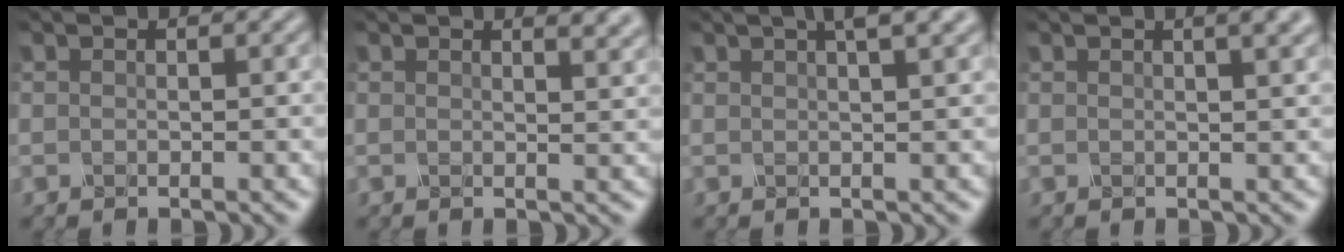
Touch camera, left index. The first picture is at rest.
{"total": 3.5, "force": [2.6, 1.4, 2.0], "torque": [-0.009, 0.016, 0.020]}
{"total": 4.9, "force": [2.9, 1.6, 3.7], "torque": [-0.031, 0.020, 0.015]}
{"total": 4.3, "force": [2.3, 1.7, 3.2], "torque": [-0.020, 0.020, 0.003]}